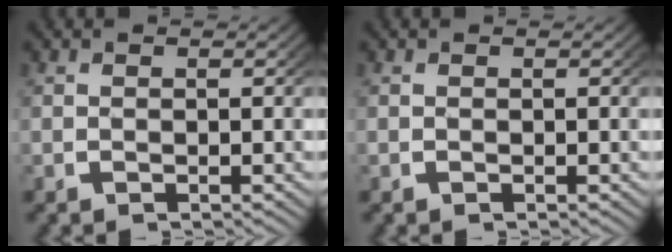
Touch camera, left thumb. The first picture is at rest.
{"total": 0.0}